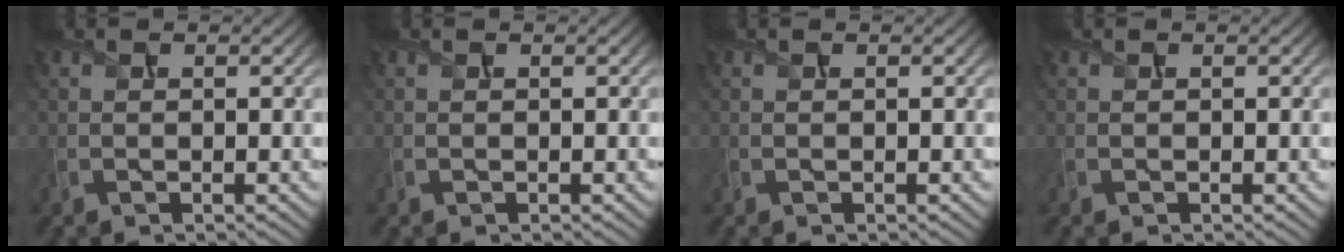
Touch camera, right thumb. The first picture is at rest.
{"total": 0.0}
{"total": 0.0}
{"total": 0.0}